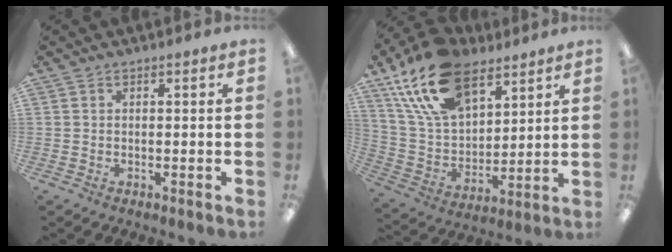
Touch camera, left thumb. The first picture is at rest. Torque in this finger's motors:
{"motor_torque": [1.27, 1.27, 1.48, -1.28, 0.52]}